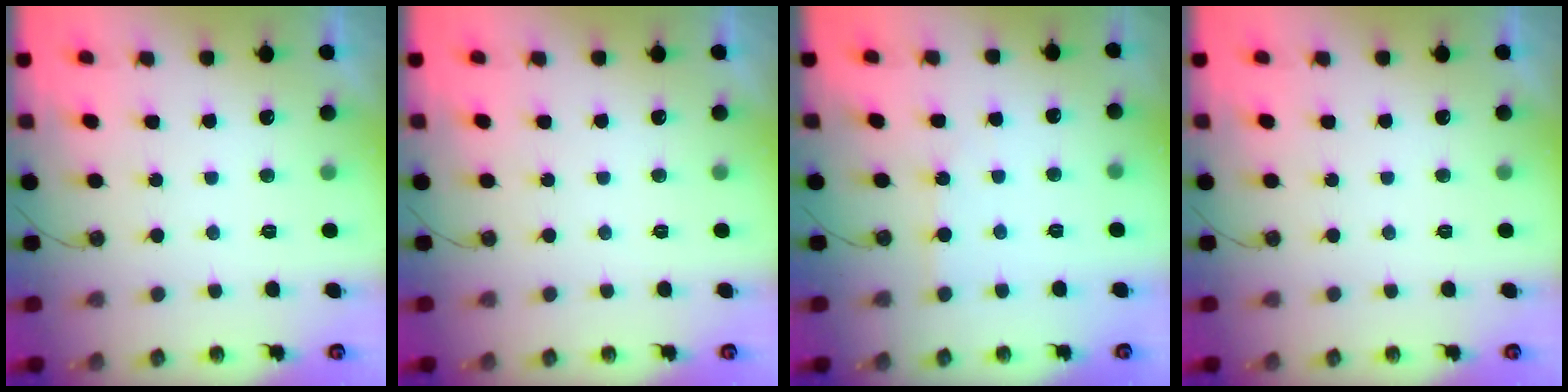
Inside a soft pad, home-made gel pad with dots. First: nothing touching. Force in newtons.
{"total": 0.0}
{"total": 2.3, "press": 2.3, "slide": 0.3}
{"total": 0.0}